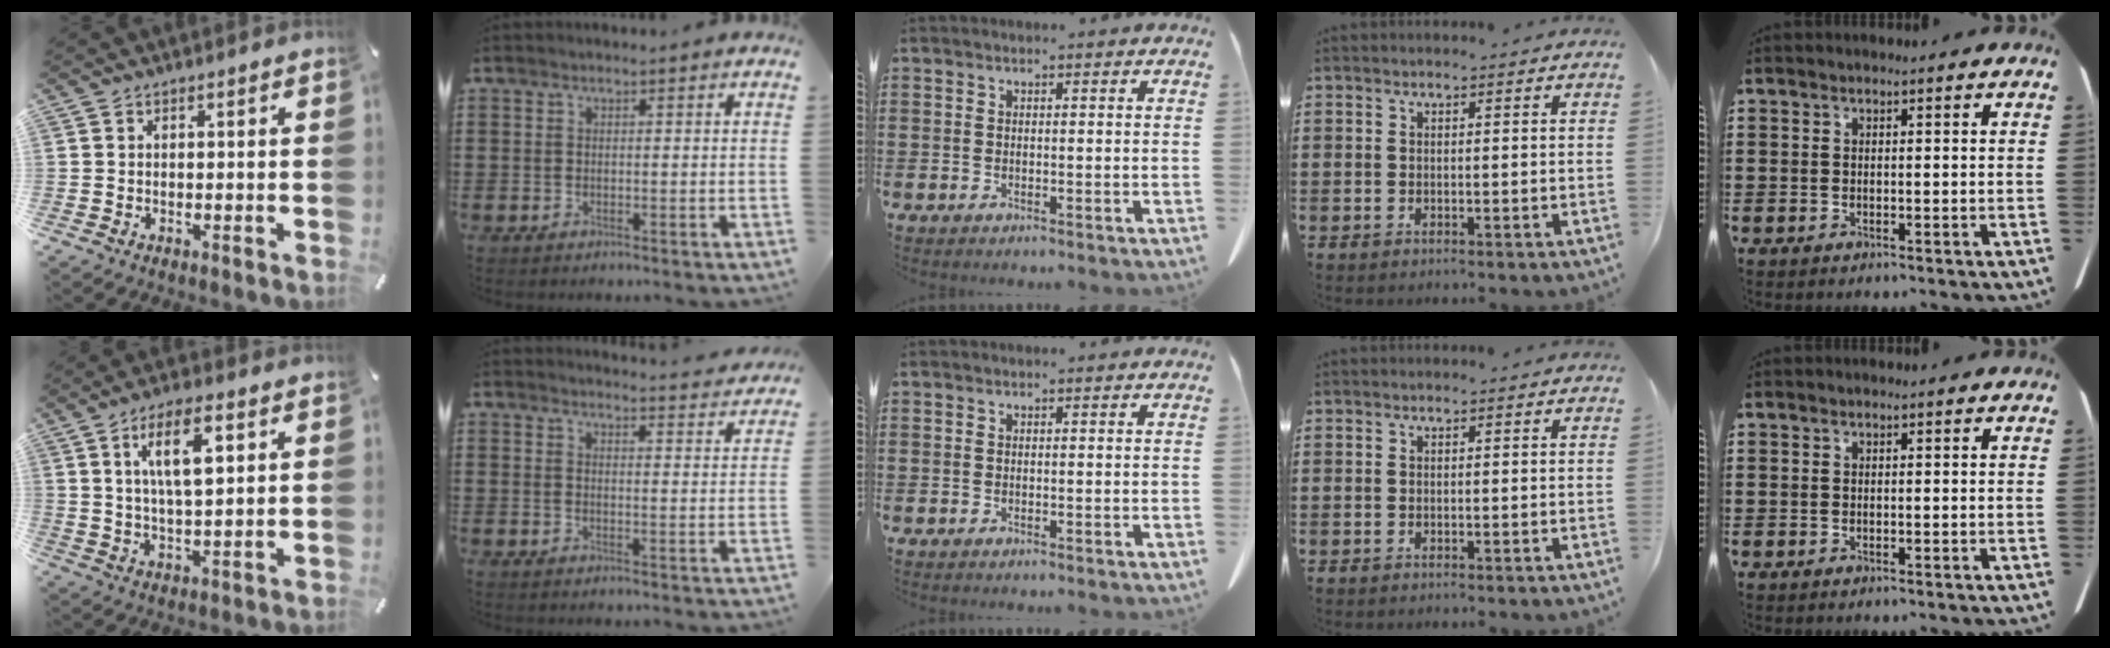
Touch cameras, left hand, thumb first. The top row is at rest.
{"thumb": {"total": 10.9, "force": [4.5, 3.9, 9.1], "torque": [-0.160, 0.000, 0.074]}, "index": {"total": 3.2, "force": [3.1, -0.4, 0.3], "torque": [-0.008, -0.022, 0.055]}}